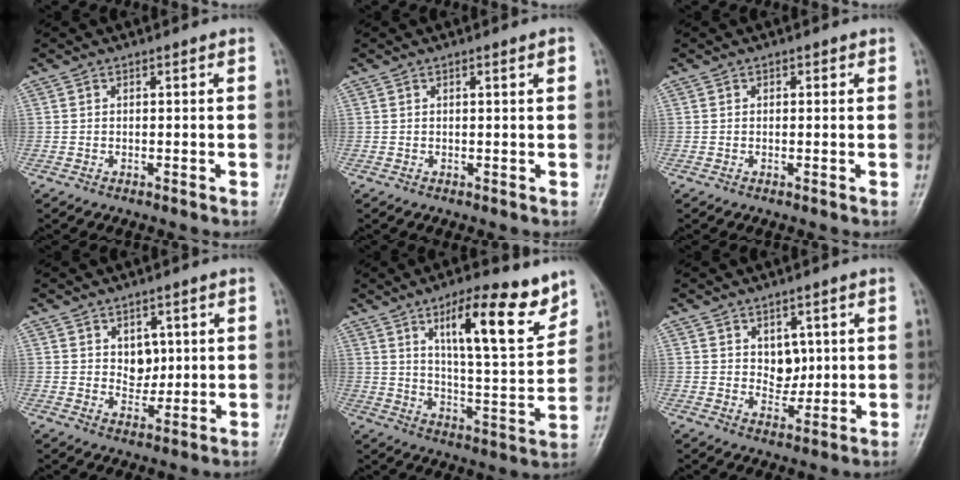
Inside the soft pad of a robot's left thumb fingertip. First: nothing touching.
{"total": 1.1, "force": [0.5, 0.1, 1.0], "torque": [-0.018, 0.000, 0.007]}
{"total": 0.7, "force": [0.3, 0.5, 0.3], "torque": [0.005, 0.000, 0.001]}
{"total": 4.5, "force": [1.3, 3.3, 2.7], "torque": [-0.016, -0.012, 0.026]}
{"total": 16.1, "force": [9.5, 4.5, 12.2], "torque": [-0.158, -0.056, 0.153]}
{"total": 4.7, "force": [1.4, 3.4, 2.9], "torque": [-0.019, -0.013, 0.027]}